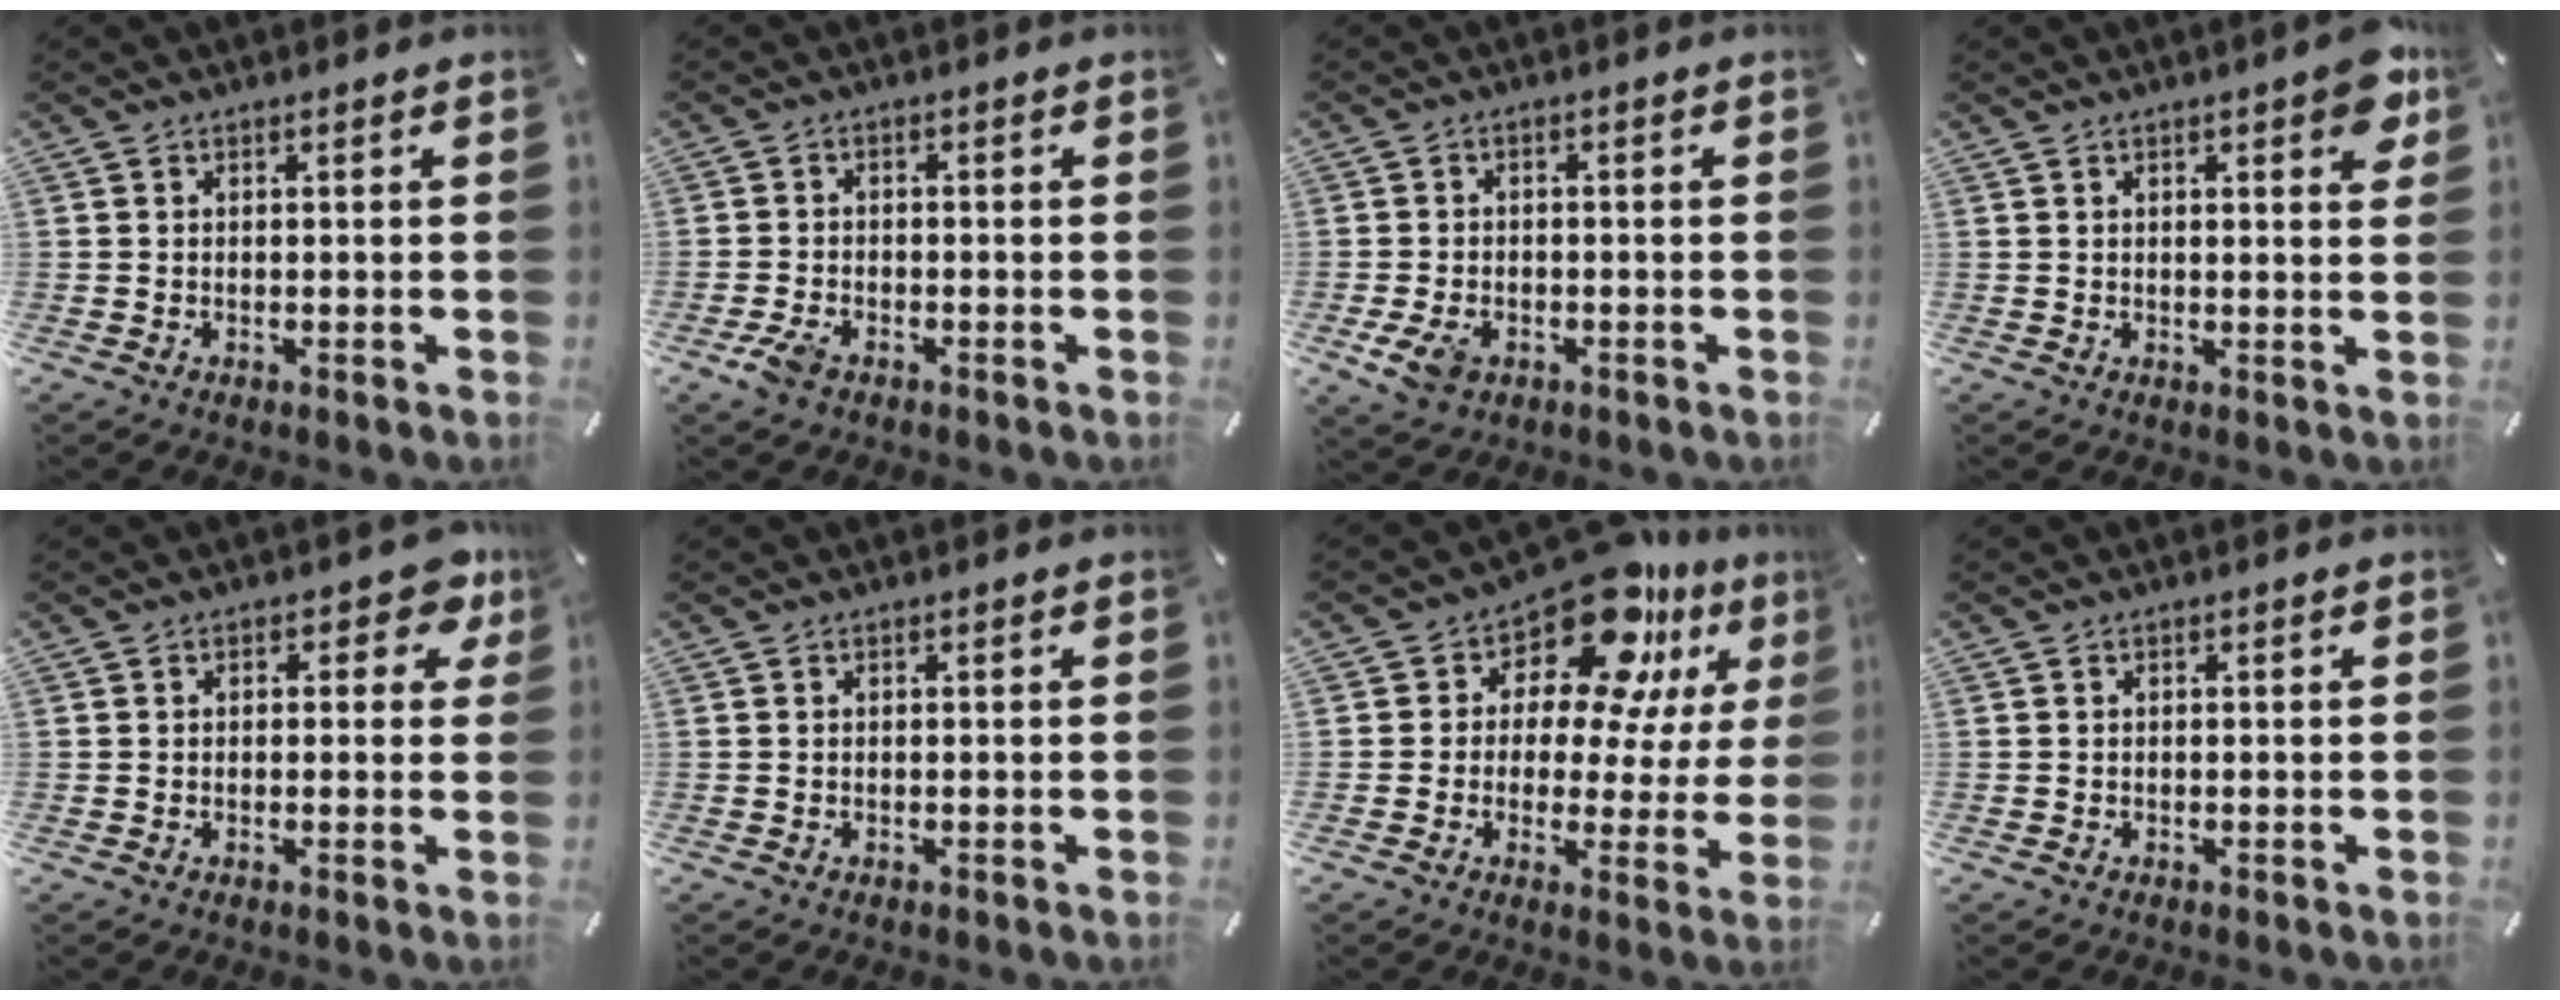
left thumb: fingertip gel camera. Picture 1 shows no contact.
{"total": 3.9, "force": [-2.3, 2.0, 2.3], "torque": [-0.056, 0.006, -0.046]}
{"total": 5.1, "force": [-2.2, 3.5, 3.1], "torque": [-0.075, 0.004, -0.042]}
{"total": 5.6, "force": [2.8, 1.8, 4.5], "torque": [-0.059, -0.009, 0.043]}
{"total": 4.9, "force": [2.0, 2.8, 3.4], "torque": [-0.033, -0.003, 0.026]}
{"total": 0.0}
{"total": 14.6, "force": [11.1, 6.6, 6.8], "torque": [-0.111, -0.094, 0.192]}
{"total": 0.0}